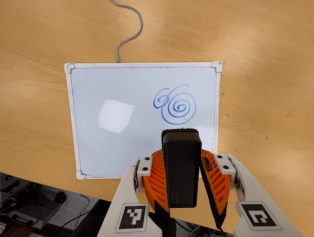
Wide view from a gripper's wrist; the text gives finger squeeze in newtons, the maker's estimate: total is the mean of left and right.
{"total": 7.7, "left": 6.3, "right": 9.0}